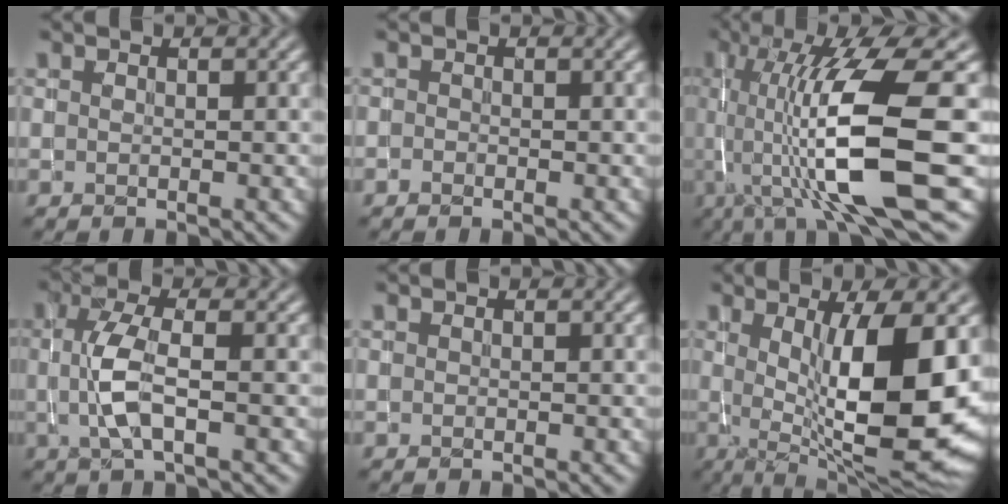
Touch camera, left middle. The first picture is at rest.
{"total": 0.5, "force": [-0.5, 0.2, -0.2], "torque": [0.003, -0.002, -0.009]}
{"total": 12.5, "force": [-1.5, 2.6, 12.2], "torque": [-0.201, -0.006, -0.026]}
{"total": 3.7, "force": [-0.3, 1.1, 3.5], "torque": [-0.080, 0.002, -0.007]}
{"total": 0.0}
{"total": 12.8, "force": [0.5, 3.7, 12.3], "torque": [-0.176, -0.014, 0.012]}